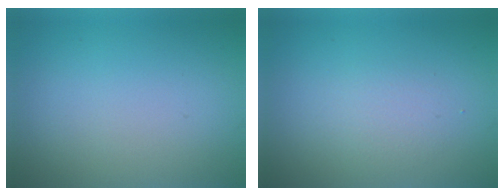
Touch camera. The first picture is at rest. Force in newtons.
{"total": 1.7, "press": 1.7, "slide": 0.1}